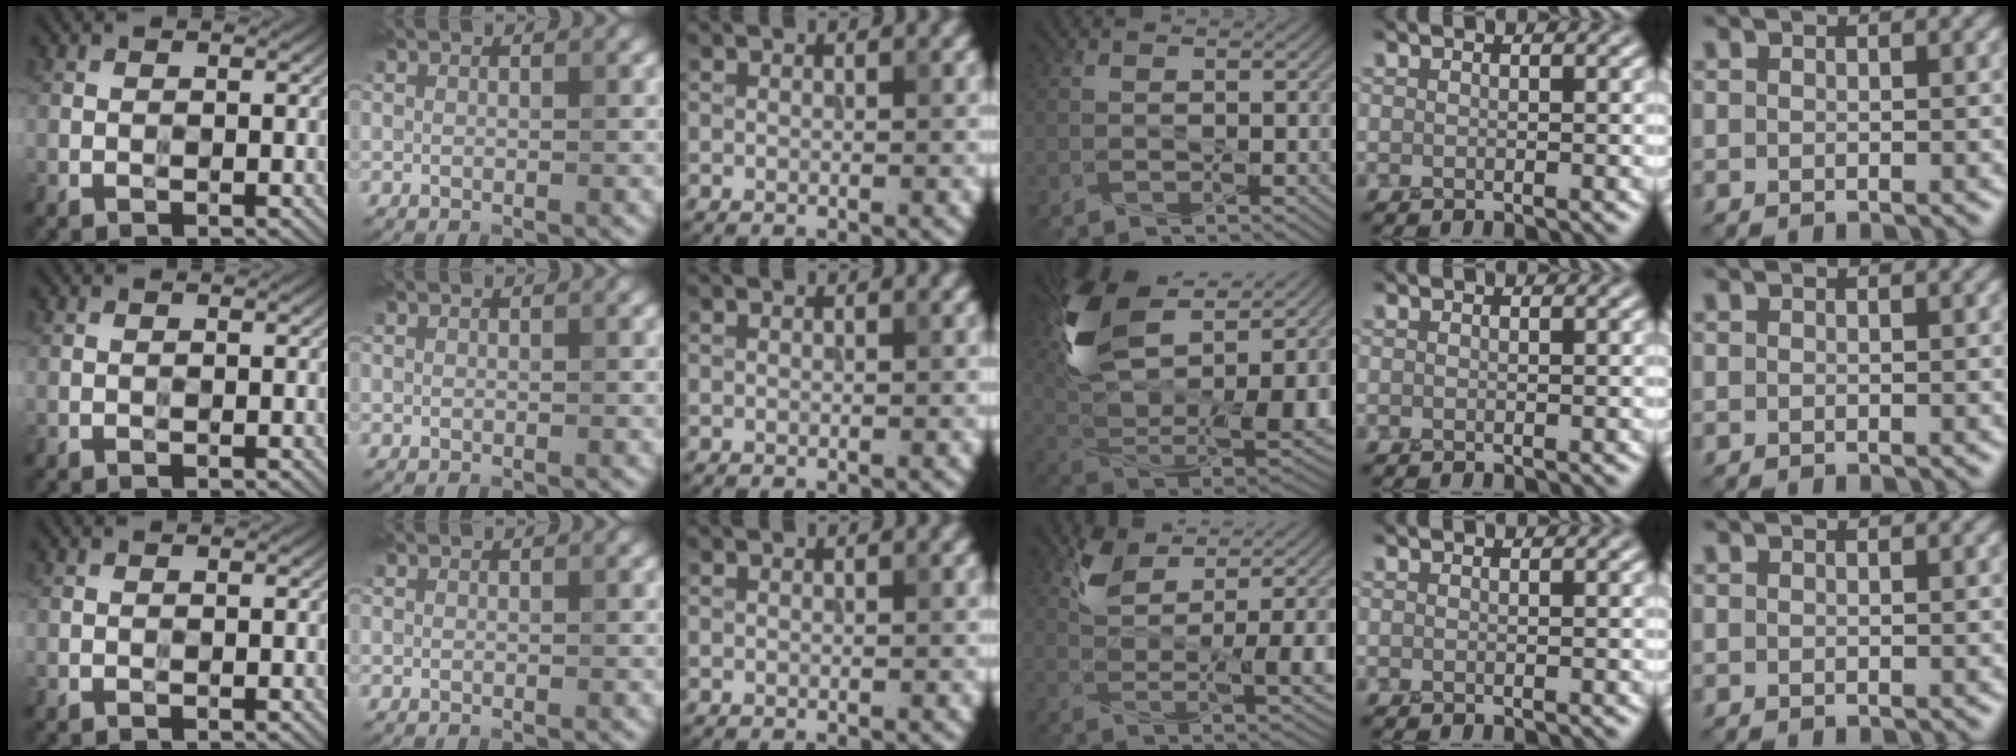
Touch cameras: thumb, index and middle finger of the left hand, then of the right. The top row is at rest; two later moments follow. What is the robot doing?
{"motion": "squeeze", "object": "paper clamp"}